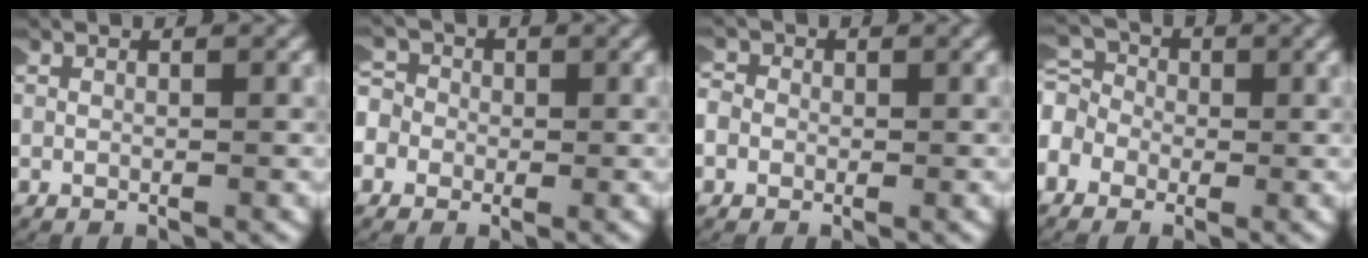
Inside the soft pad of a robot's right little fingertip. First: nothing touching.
{"total": 5.6, "force": [0.2, 5.2, 2.1], "torque": [-0.060, 0.006, -0.014]}
{"total": 3.6, "force": [0.1, 3.3, 1.3], "torque": [-0.038, 0.005, -0.010]}
{"total": 6.5, "force": [0.0, 5.9, 2.7], "torque": [-0.065, 0.005, -0.018]}